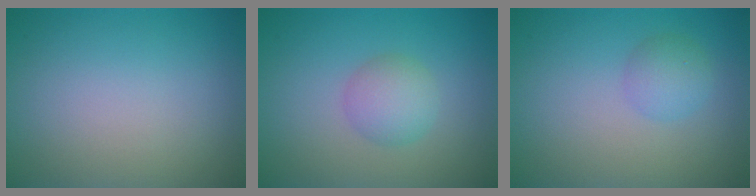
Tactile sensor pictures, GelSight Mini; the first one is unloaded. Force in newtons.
{"total": 2.6, "press": 2.6, "slide": 0.1}
{"total": 2.0, "press": 2.0, "slide": 0.1}